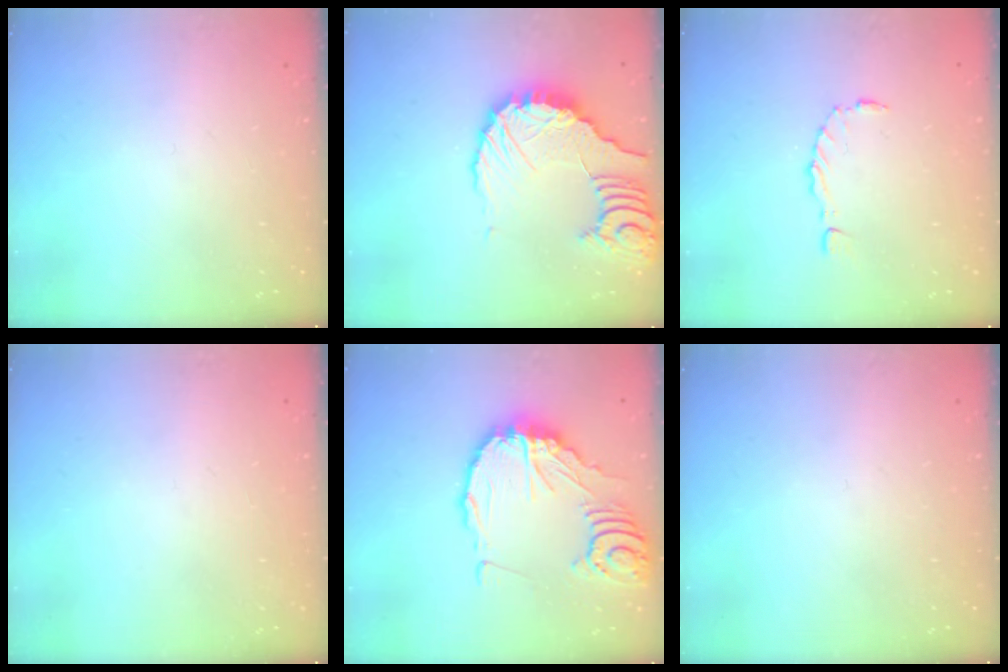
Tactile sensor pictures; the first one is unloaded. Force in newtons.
{"total": 11.8, "press": 11.7, "slide": 1.6}
{"total": 1.5, "press": 1.4, "slide": 0.3}
{"total": 0.0}
{"total": 16.1, "press": 16.0, "slide": 1.9}
{"total": 0.0}